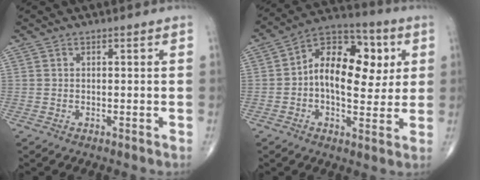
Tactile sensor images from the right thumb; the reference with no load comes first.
{"total": 16.6, "force": [2.1, 9.8, 13.3], "torque": [-0.171, 0.020, 0.025]}